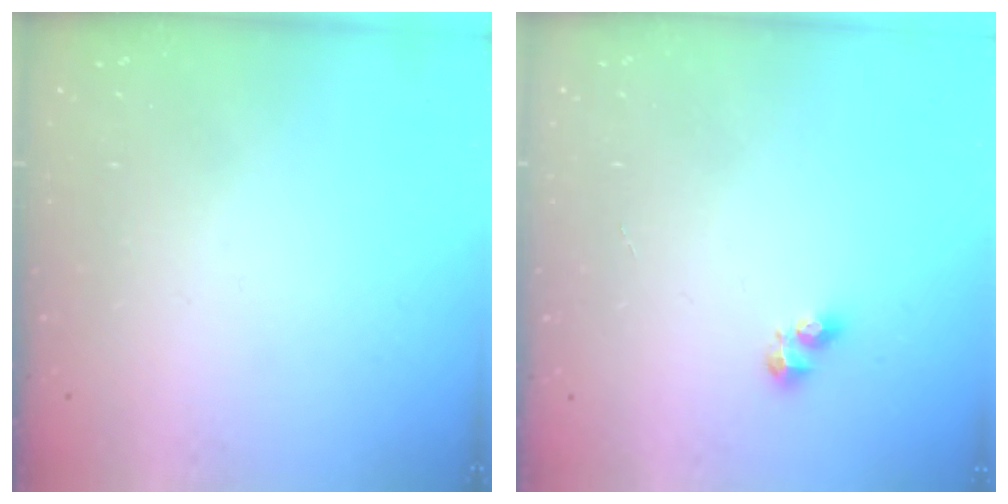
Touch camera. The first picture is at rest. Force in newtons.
{"total": 3.4, "press": 3.4, "slide": 0.5}